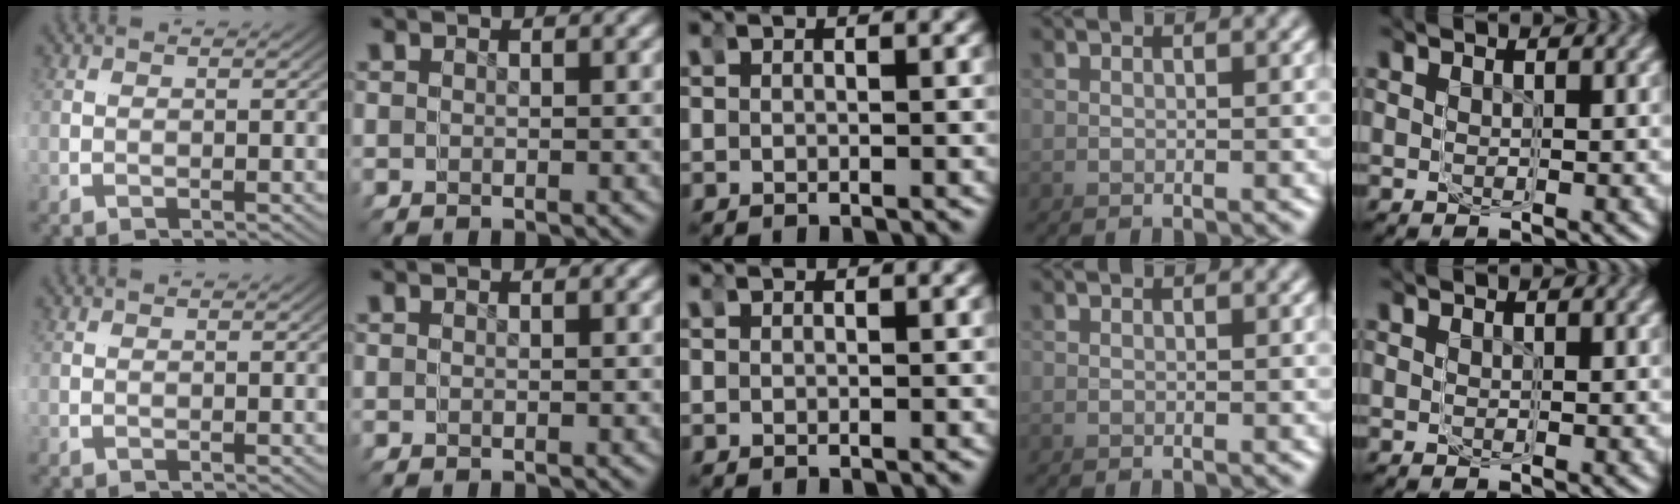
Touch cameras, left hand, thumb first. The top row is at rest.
{}